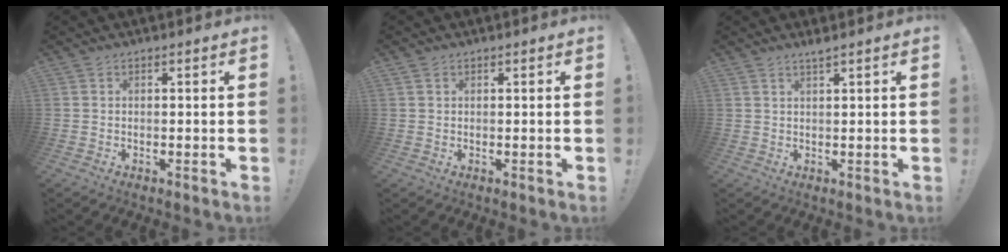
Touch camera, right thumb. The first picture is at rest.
{"total": 0.9, "force": [0.6, 0.6, 0.2], "torque": [-0.009, 0.002, 0.013]}
{"total": 1.7, "force": [1.4, -0.3, 1.0], "torque": [-0.029, -0.001, 0.025]}